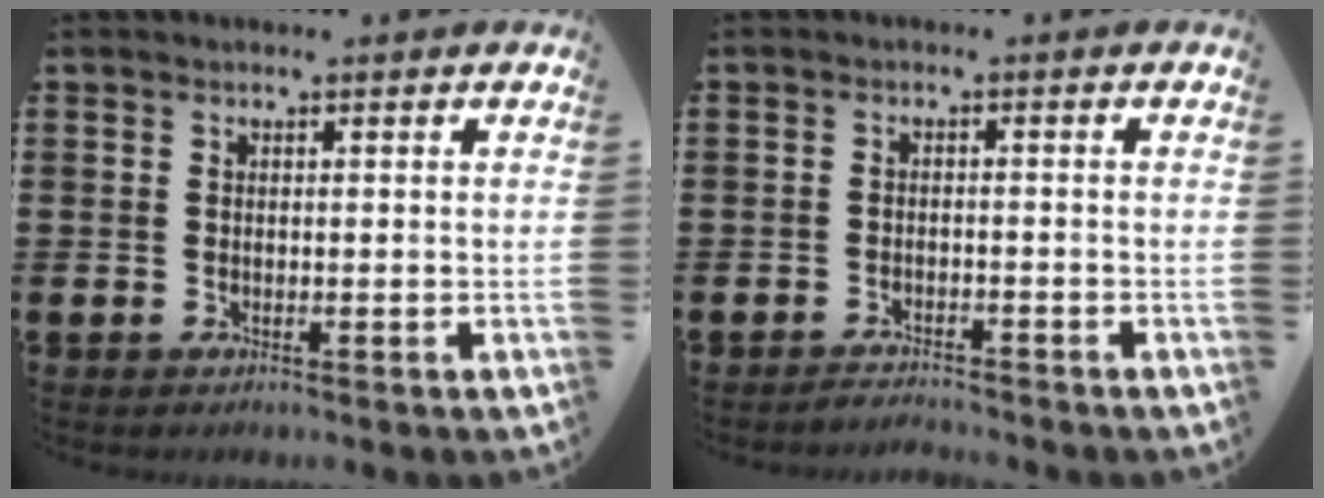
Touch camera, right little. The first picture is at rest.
{"total": 1.6, "force": [-1.6, -0.1, -0.1], "torque": [-0.003, 0.004, -0.034]}